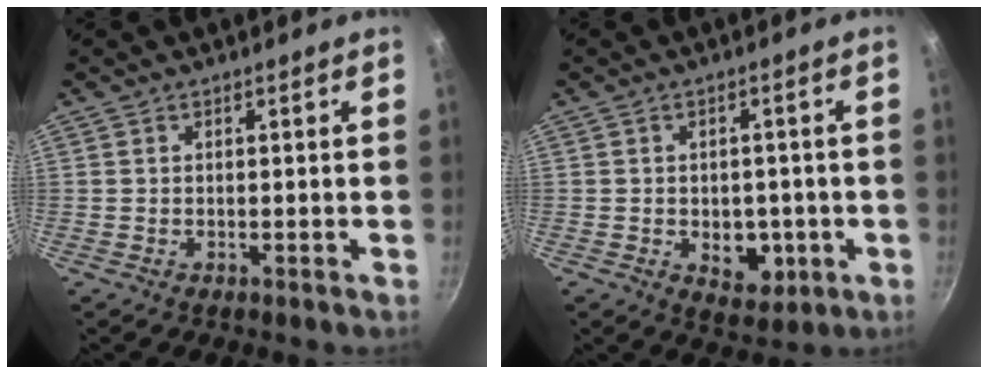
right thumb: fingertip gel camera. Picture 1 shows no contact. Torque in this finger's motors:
{"motor_torque": [-0.32, 0.37, -0.39, 0.11, 0.07]}